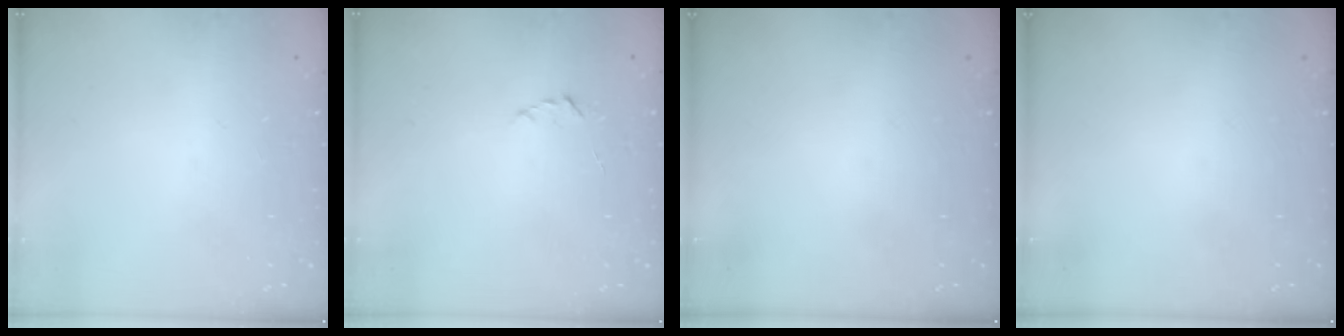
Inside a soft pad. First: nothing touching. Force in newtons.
{"total": 1.9, "press": 1.9, "slide": 0.2}
{"total": 0.0}
{"total": 0.0}